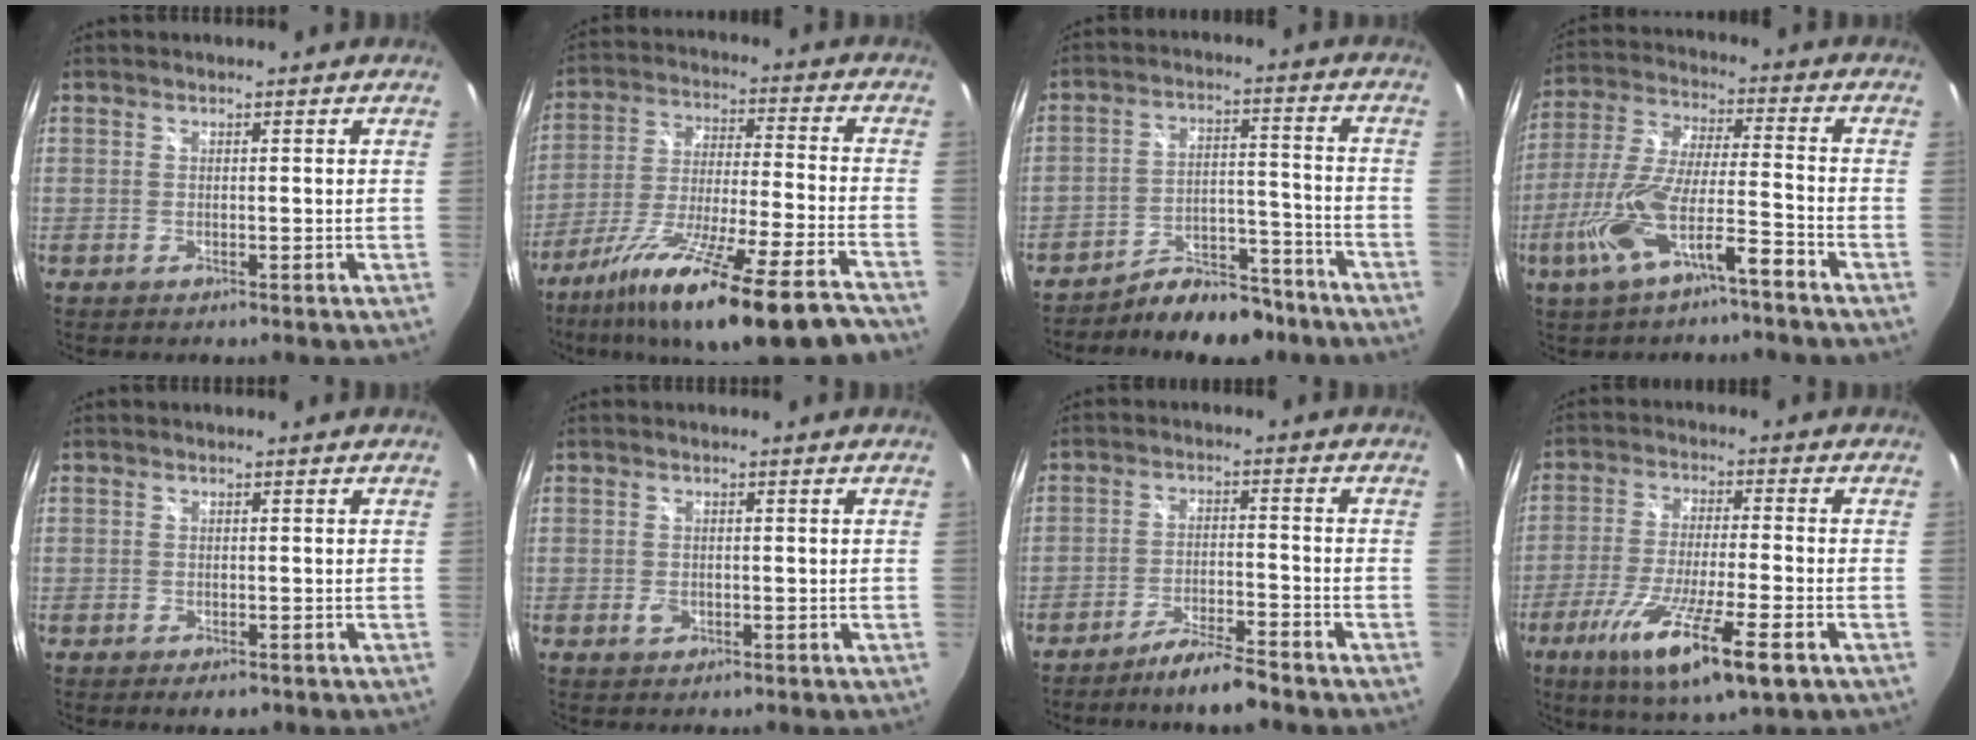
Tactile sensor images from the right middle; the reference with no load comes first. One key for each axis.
{"total": 23.6, "fx": -17.9, "fy": 0.8, "fz": 15.4, "tx": -0.272, "ty": -0.065, "tz": -0.286}
{"total": 10.5, "fx": -9.2, "fy": 3.8, "fz": 3.4, "tx": -0.056, "ty": 0.029, "tz": -0.130}
{"total": 12.8, "fx": -7.5, "fy": 2.4, "fz": 10.1, "tx": -0.219, "ty": -0.007, "tz": -0.137}
{"total": 2.1, "fx": -1.3, "fy": 1.1, "fz": 1.2, "tx": -0.021, "ty": -0.006, "tz": -0.019}
{"total": 1.6, "fx": -0.6, "fy": 1.2, "fz": 0.9, "tx": -0.016, "ty": -0.001, "tz": -0.012}
{"total": 6.4, "fx": -5.6, "fy": 0.0, "fz": 3.1, "tx": -0.077, "ty": 0.002, "tz": -0.096}
{"total": 15.6, "fx": -8.0, "fy": 1.9, "fz": 13.2, "tx": -0.259, "ty": -0.045, "tz": -0.141}